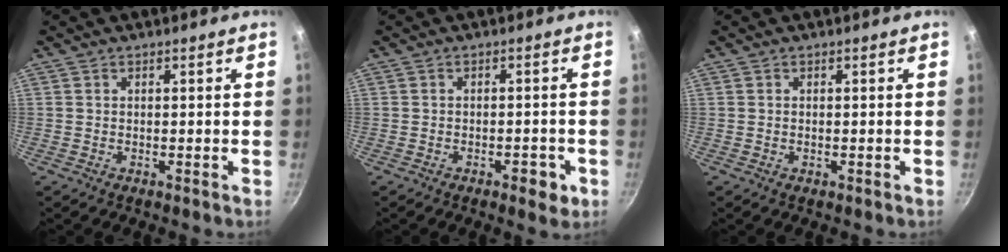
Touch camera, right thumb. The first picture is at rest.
{"total": 3.6, "force": [-1.8, 1.5, 2.7], "torque": [-0.025, 0.008, -0.022]}
{"total": 0.0}